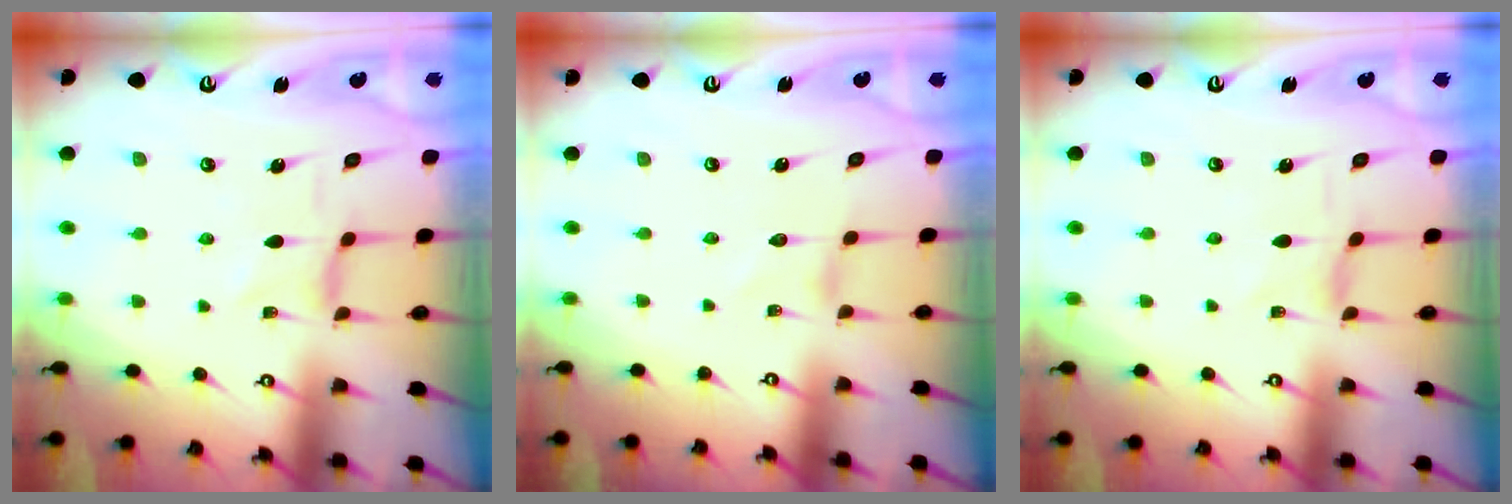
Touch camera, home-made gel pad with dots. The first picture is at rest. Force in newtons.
{"total": 0.0}
{"total": 0.6, "press": 0.6, "slide": 0.2}